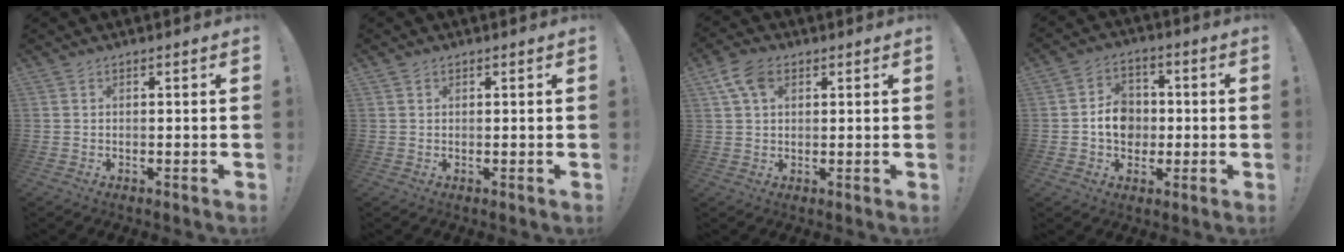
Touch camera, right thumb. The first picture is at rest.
{"total": 0.7, "force": [0.4, 0.6, 0.0], "torque": [0.006, -0.002, 0.007]}
{"total": 7.5, "force": [3.1, 4.9, 4.9], "torque": [-0.080, 0.003, 0.061]}
{"total": 9.7, "force": [-0.8, 8.3, 4.9], "torque": [-0.076, 0.013, -0.013]}